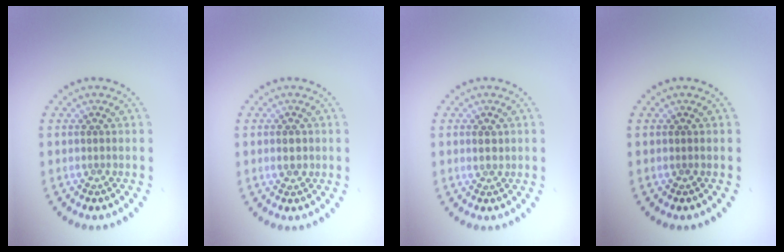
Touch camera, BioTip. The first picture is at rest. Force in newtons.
{"total": 1.2, "press": 1.2, "slide": 0.0}
{"total": 1.1, "press": 1.0, "slide": 0.4}
{"total": 0.0}